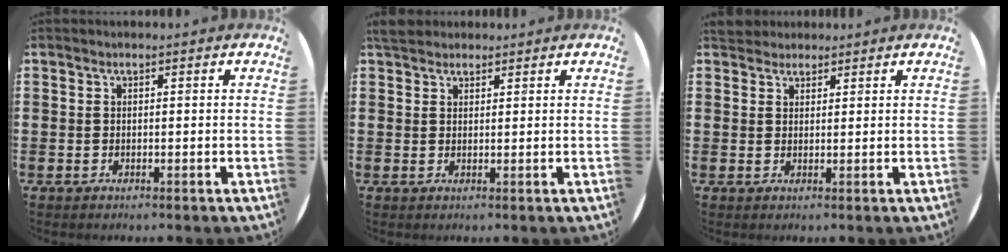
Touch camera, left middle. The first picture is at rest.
{"total": 2.4, "force": [2.2, 0.9, 0.5], "torque": [-0.015, 0.005, 0.043]}
{"total": 2.5, "force": [2.4, 0.9, 0.0], "torque": [0.002, -0.002, 0.045]}